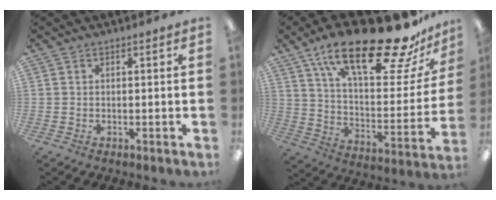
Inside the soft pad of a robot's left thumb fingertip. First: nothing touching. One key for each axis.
{"total": 26.5, "fx": 18.3, "fy": 8.2, "fz": 17.3, "tx": -0.266, "ty": -0.115, "tz": 0.300}